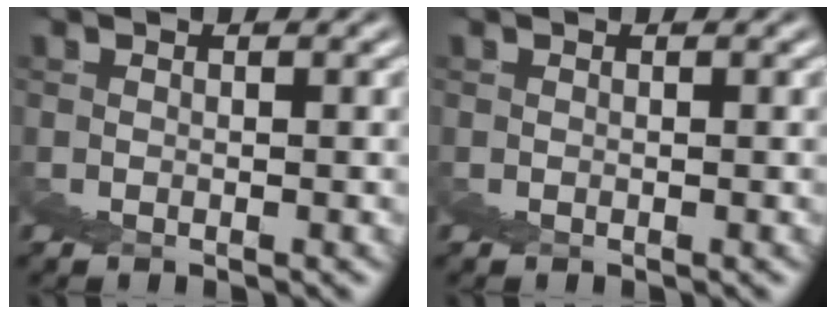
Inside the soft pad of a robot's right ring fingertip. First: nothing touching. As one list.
[{"total": 0.0}]